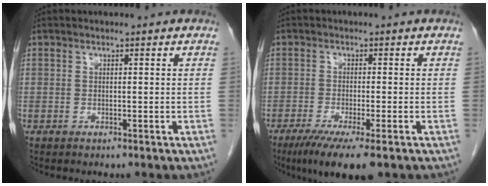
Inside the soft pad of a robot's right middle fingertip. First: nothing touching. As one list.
[{"total": 7.3, "force": [-4.6, 0.6, 5.7], "torque": [-0.096, -0.021, -0.073]}]